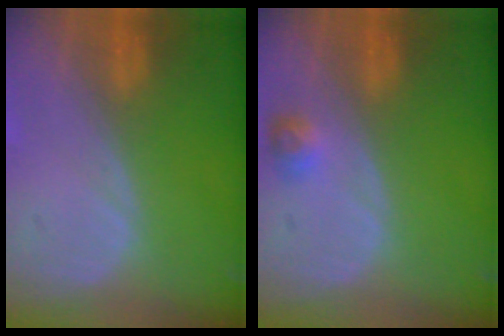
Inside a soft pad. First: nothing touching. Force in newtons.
{"total": 2.4, "press": 2.2, "slide": 0.9}